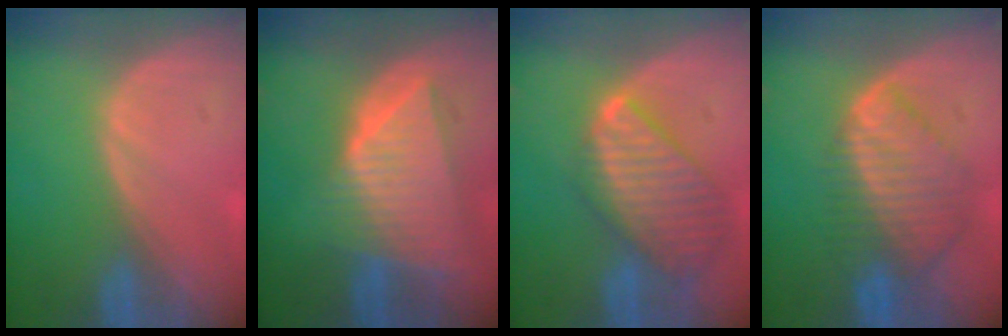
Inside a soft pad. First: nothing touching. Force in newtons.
{"total": 9.1, "press": 8.2, "slide": 4.1}
{"total": 9.7, "press": 8.4, "slide": 4.9}
{"total": 8.5, "press": 7.6, "slide": 3.9}